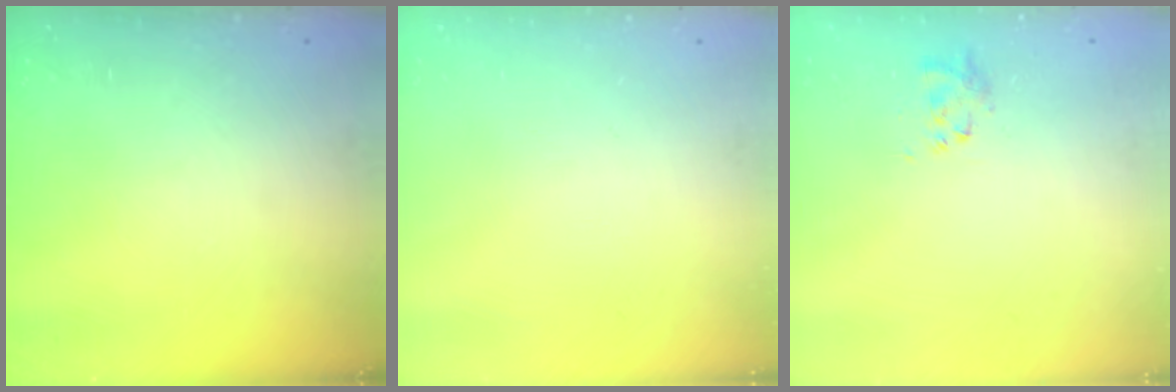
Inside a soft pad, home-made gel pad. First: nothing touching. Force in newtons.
{"total": 0.0}
{"total": 3.0, "press": 2.8, "slide": 1.1}